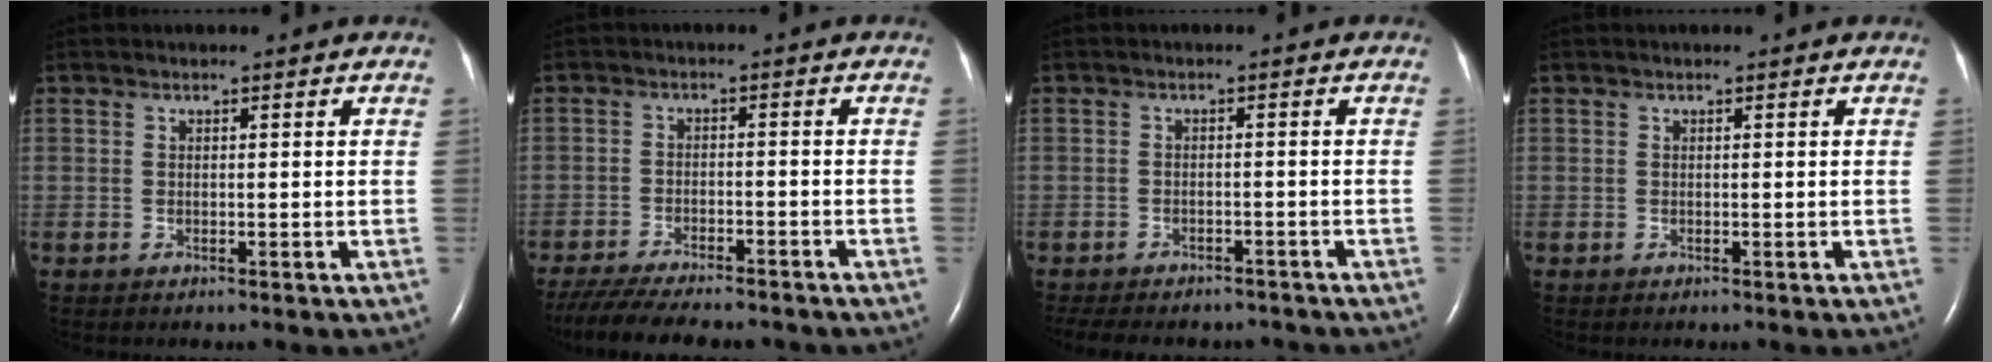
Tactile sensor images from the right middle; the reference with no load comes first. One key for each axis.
{"total": 15.8, "fx": -13.6, "fy": 3.2, "fz": 7.3, "tx": -0.147, "ty": -0.025, "tz": -0.194}
{"total": 12.1, "fx": -10.5, "fy": 4.5, "fz": 4.0, "tx": -0.086, "ty": 0.000, "tz": -0.131}
{"total": 0.0}